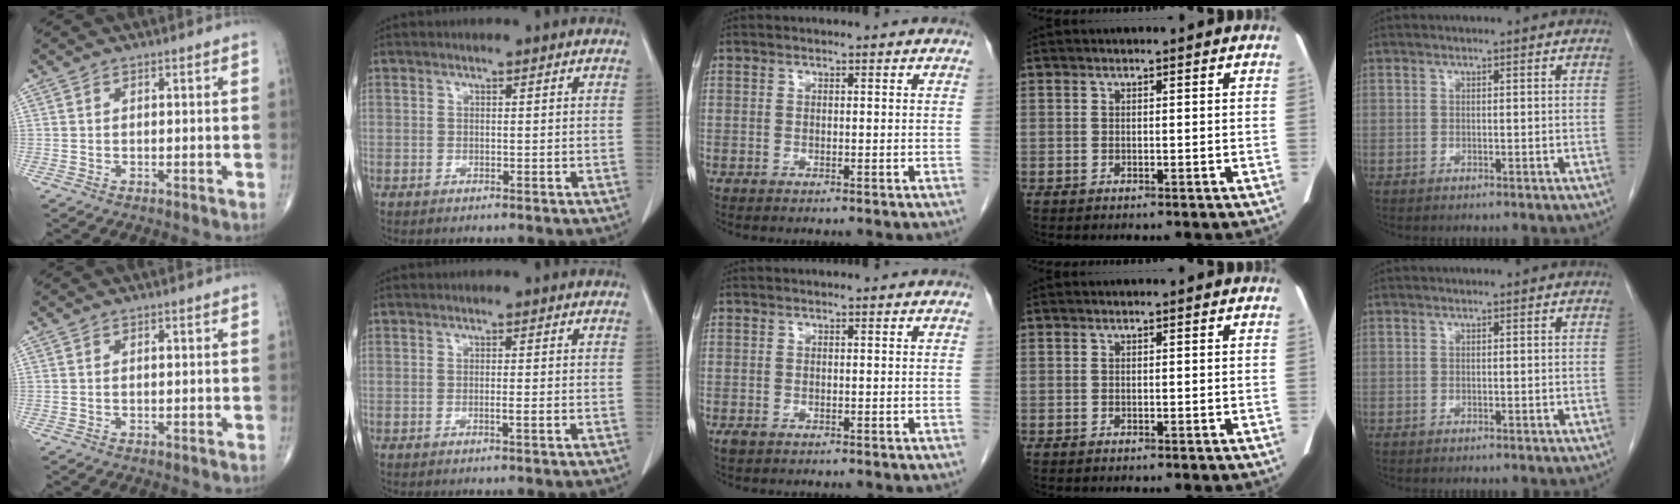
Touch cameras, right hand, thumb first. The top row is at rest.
{"thumb": {"total": 0.7, "force": [0.2, 0.3, 0.6], "torque": [-0.011, 0.001, 0.003]}, "index": {"total": 1.1, "force": [-0.4, -0.2, 1.0], "torque": [-0.020, -0.002, -0.005]}, "middle": {"total": 0.9, "force": [-0.4, 0.6, 0.5], "torque": [-0.012, 0.000, -0.004]}}